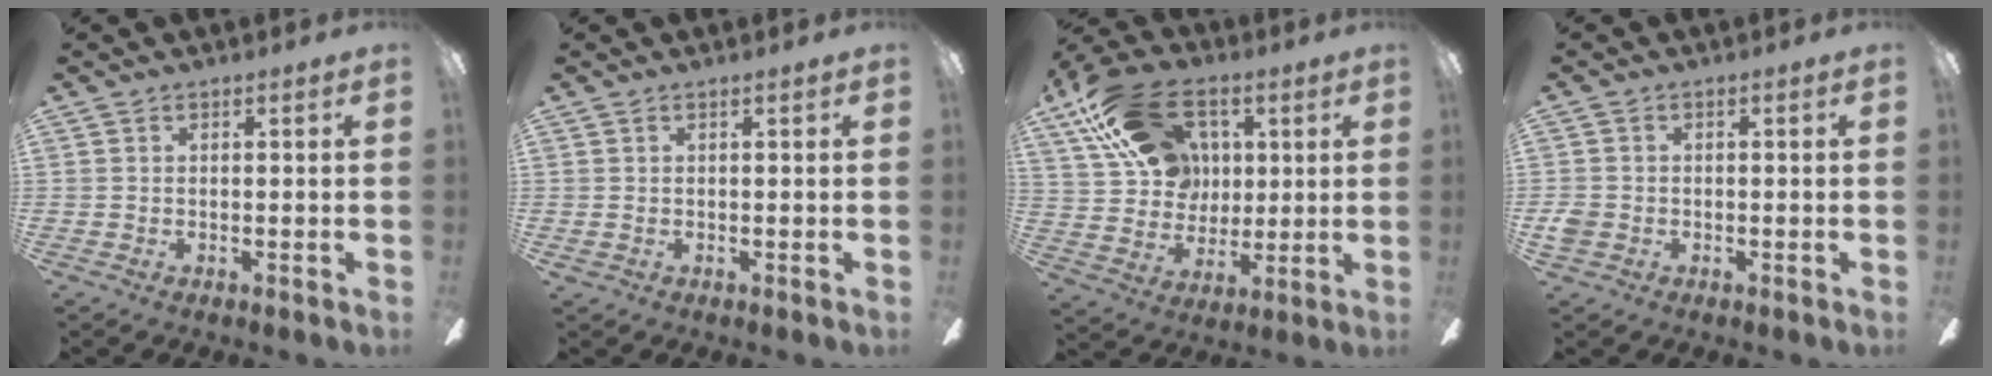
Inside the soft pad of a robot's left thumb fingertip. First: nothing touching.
{"total": 0.7, "force": [0.2, 0.2, 0.6], "torque": [-0.012, 0.002, 0.003]}
{"total": 21.1, "force": [9.6, 15.0, 11.4], "torque": [-0.200, -0.026, 0.181]}
{"total": 2.6, "force": [-1.0, 2.1, 1.0], "torque": [-0.015, 0.005, -0.018]}